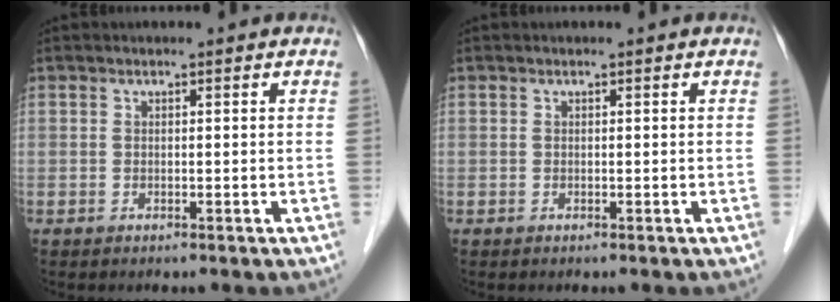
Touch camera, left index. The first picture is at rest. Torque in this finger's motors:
{"motor_torque": [0.00, 0.00, 0.00, 0.00]}